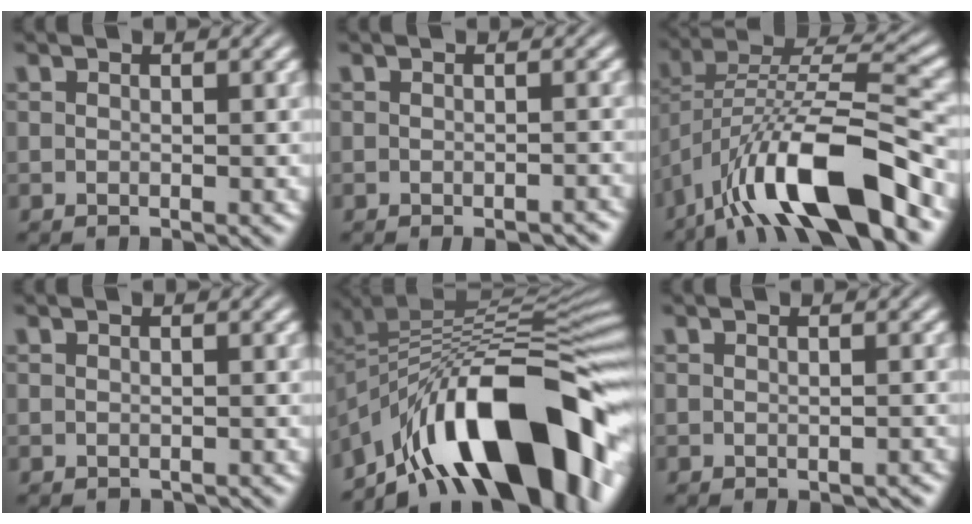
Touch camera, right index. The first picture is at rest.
{"total": 2.0, "force": [-1.9, 0.2, 0.6], "torque": [-0.010, -0.003, -0.027]}
{"total": 9.3, "force": [-2.9, 3.7, 8.0], "torque": [-0.149, -0.026, -0.036]}
{"total": 0.7, "force": [-0.7, 0.2, 0.0], "torque": [-0.006, -0.005, -0.007]}
{"total": 19.1, "force": [-6.9, 10.0, 14.7], "torque": [-0.232, -0.025, -0.093]}
{"total": 1.5, "force": [-1.3, 0.5, 0.5], "torque": [-0.010, -0.007, -0.015]}